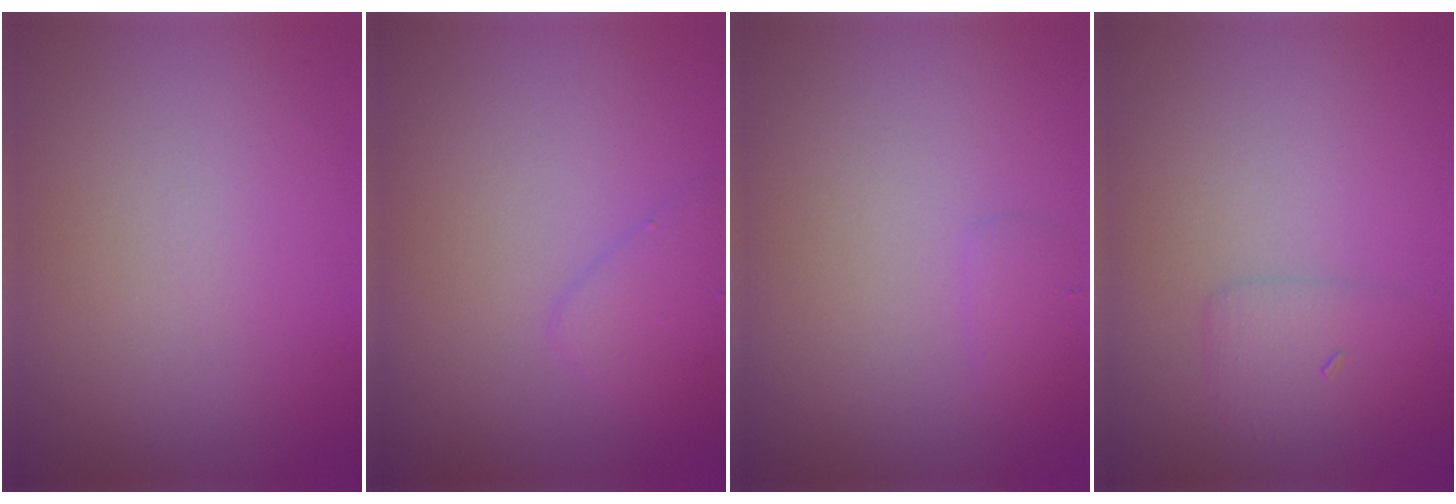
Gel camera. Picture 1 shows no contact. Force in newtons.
{"total": 1.9, "press": 1.9, "slide": 0.0}
{"total": 1.0, "press": 0.9, "slide": 0.1}
{"total": 1.8, "press": 1.8, "slide": 0.1}